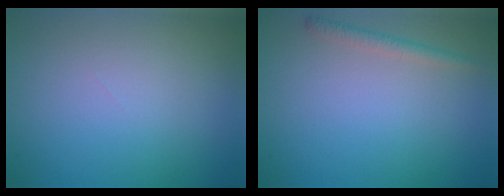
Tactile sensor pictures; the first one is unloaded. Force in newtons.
{"total": 1.4, "press": 1.4, "slide": 0.1}